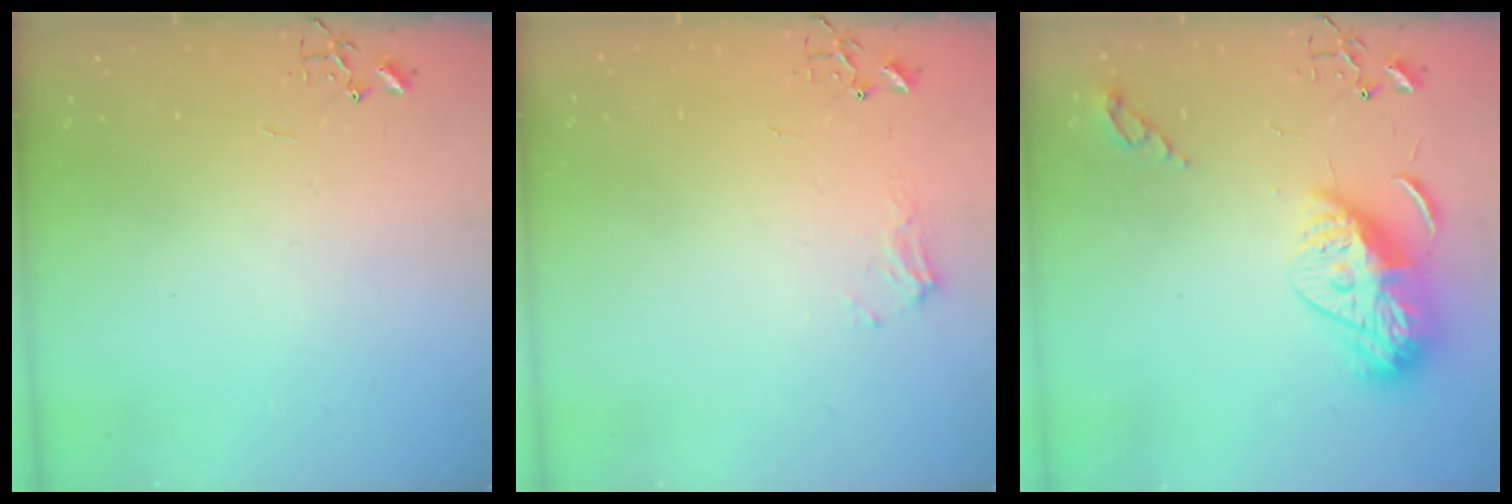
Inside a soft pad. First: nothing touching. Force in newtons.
{"total": 7.2, "press": 7.2, "slide": 0.8}
{"total": 16.0, "press": 16.0, "slide": 0.9}